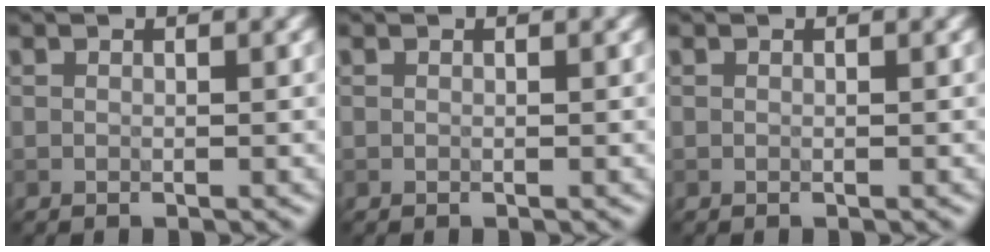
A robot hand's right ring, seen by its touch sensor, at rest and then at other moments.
{"total": 0.0}
{"total": 0.0}